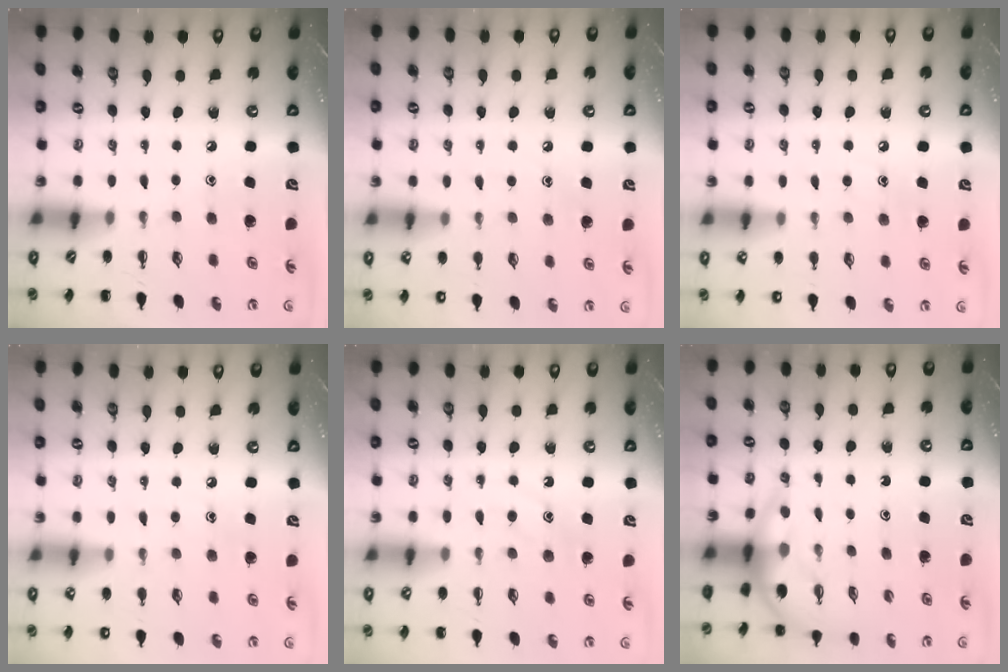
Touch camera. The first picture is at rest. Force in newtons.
{"total": 7.9, "press": 7.8, "slide": 1.7}
{"total": 8.2, "press": 8.0, "slide": 1.8}
{"total": 6.5, "press": 6.4, "slide": 1.4}
{"total": 10.6, "press": 10.5, "slide": 0.7}
{"total": 5.3, "press": 5.1, "slide": 1.2}